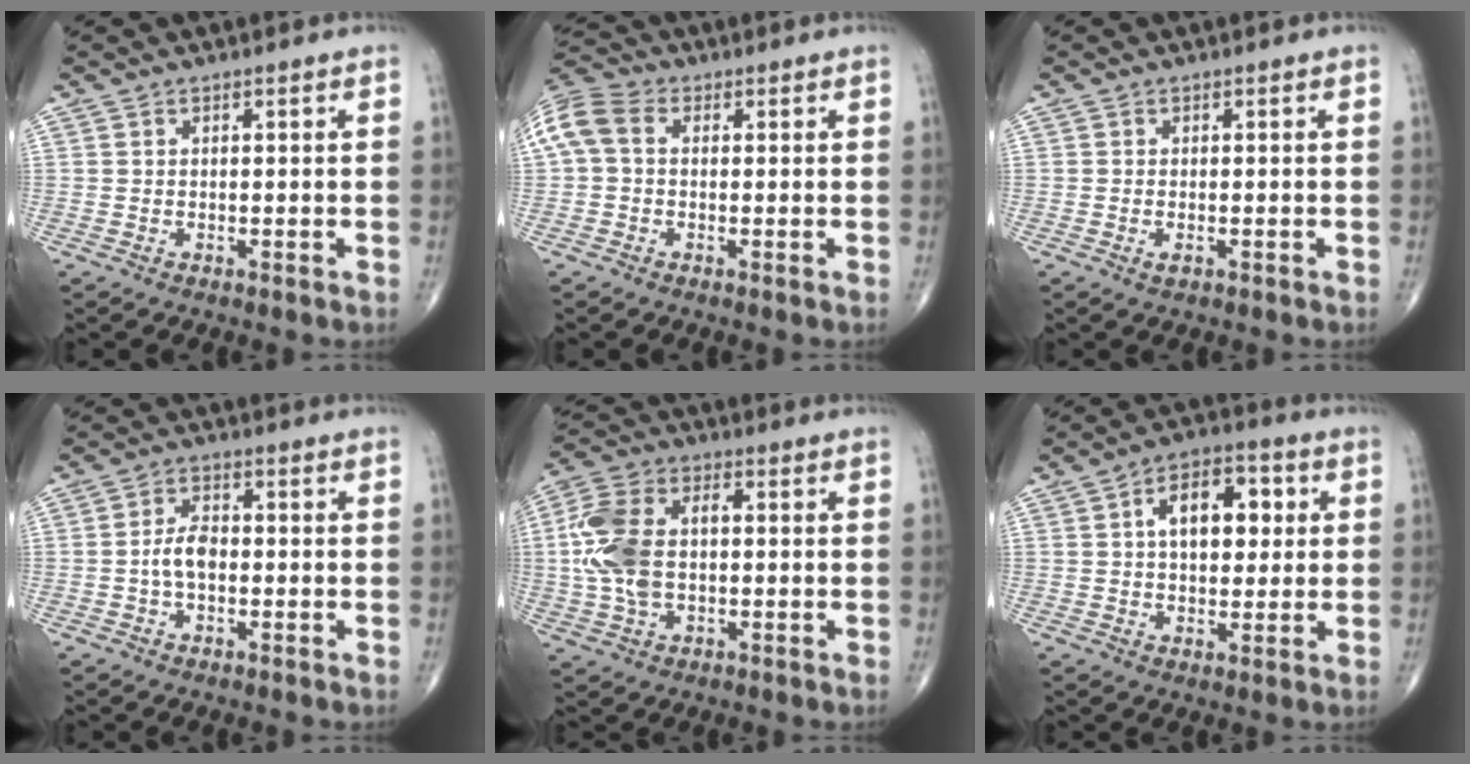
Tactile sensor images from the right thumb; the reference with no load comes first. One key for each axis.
{"total": 8.7, "fx": 1.0, "fy": 6.4, "fz": 5.9, "tx": -0.135, "ty": 0.029, "tz": 0.011}
{"total": 1.1, "fx": -0.4, "fy": 0.5, "fz": 0.8, "tx": -0.018, "ty": -0.002, "tz": -0.006}
{"total": 4.7, "fx": -0.8, "fy": 2.7, "fz": 3.7, "tx": -0.068, "ty": 0.016, "tz": -0.019}
{"total": 13.1, "fx": 0.2, "fy": 7.9, "fz": 10.5, "tx": -0.227, "ty": 0.024, "tz": 0.000}
{"total": 11.5, "fx": 2.4, "fy": 6.8, "fz": 9.0, "tx": -0.105, "ty": 0.013, "tz": 0.031}